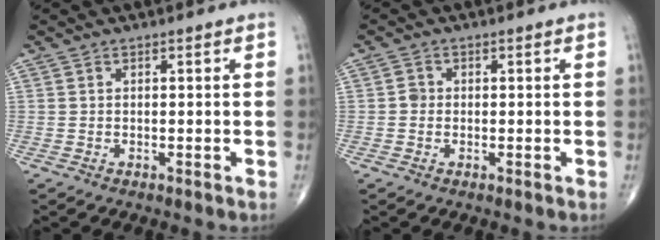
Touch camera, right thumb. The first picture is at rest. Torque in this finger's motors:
{"motor_torque": [0.39, 0.53, 0.29, 0.19, -0.05]}